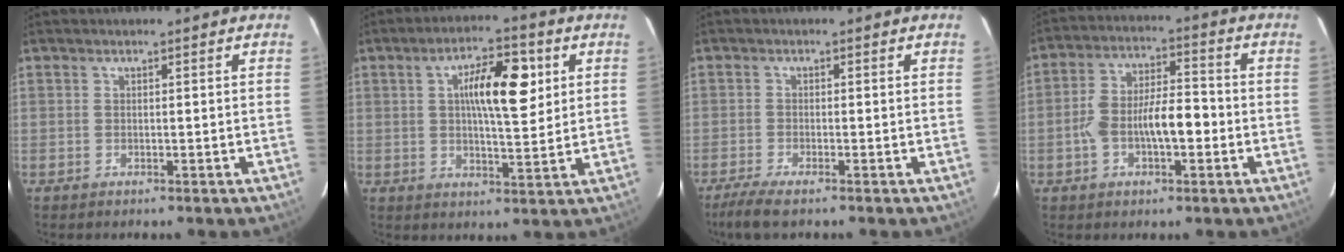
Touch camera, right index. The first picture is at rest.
{"total": 10.1, "force": [2.7, 2.8, 9.3], "torque": [-0.155, 0.015, 0.044]}
{"total": 4.0, "force": [-2.8, 0.4, 2.8], "torque": [-0.052, -0.010, -0.052]}
{"total": 9.4, "force": [-1.9, 3.5, 8.5], "torque": [-0.168, 0.025, -0.034]}